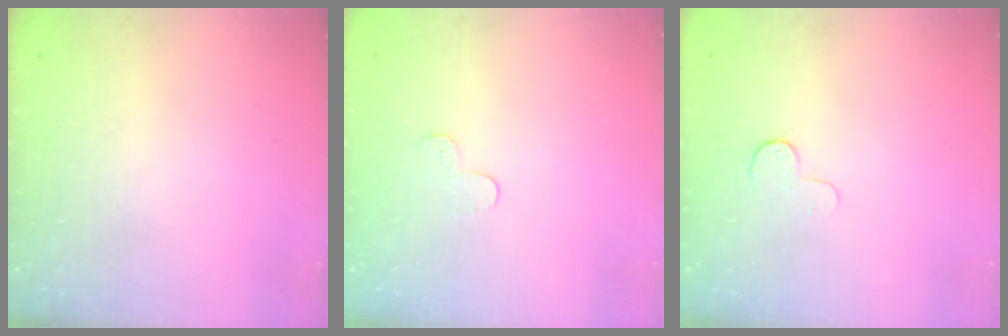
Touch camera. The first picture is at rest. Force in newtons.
{"total": 3.2, "press": 3.2, "slide": 0.3}
{"total": 4.6, "press": 4.6, "slide": 0.4}